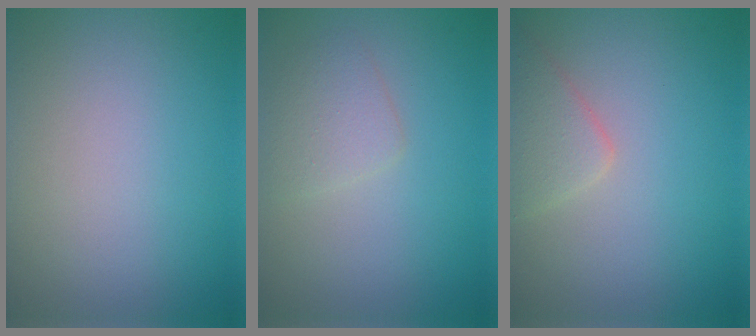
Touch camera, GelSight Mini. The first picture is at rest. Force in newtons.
{"total": 1.9, "press": 1.9, "slide": 0.0}
{"total": 2.3, "press": 2.3, "slide": 0.0}